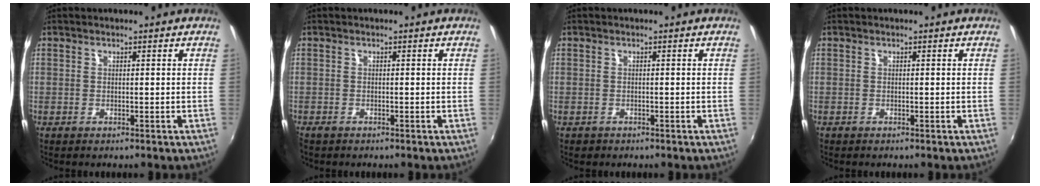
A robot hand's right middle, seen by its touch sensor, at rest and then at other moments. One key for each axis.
{"total": 0.9, "fx": -0.8, "fy": 0.4, "fz": 0.3, "tx": -0.008, "ty": -0.004, "tz": -0.016}
{"total": 0.8, "fx": -0.5, "fy": 0.6, "fz": 0.2, "tx": -0.007, "ty": -0.001, "tz": -0.007}
{"total": 0.0}